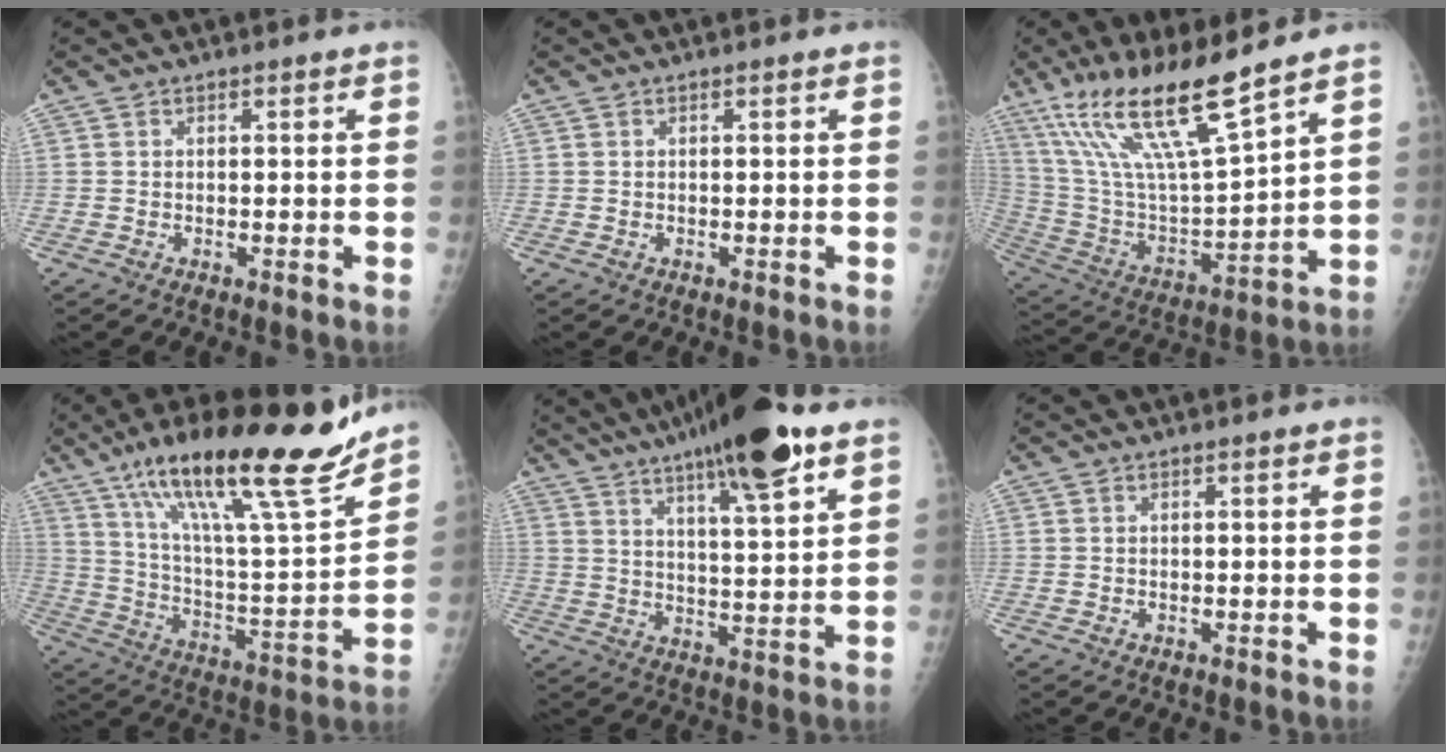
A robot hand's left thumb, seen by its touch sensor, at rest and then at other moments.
{"total": 0.0}
{"total": 19.9, "force": [13.6, 3.0, 14.3], "torque": [-0.260, -0.064, 0.262]}
{"total": 27.0, "force": [18.6, 4.8, 18.9], "torque": [-0.289, -0.063, 0.314]}
{"total": 18.2, "force": [11.5, 3.3, 13.6], "torque": [-0.205, -0.038, 0.183]}
{"total": 0.0}